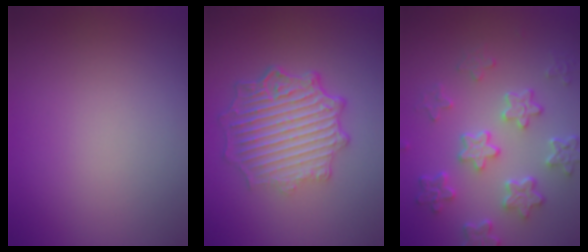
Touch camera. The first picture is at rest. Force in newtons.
{"total": 7.0, "press": 5.2, "slide": 4.6}
{"total": 5.6, "press": 4.3, "slide": 3.6}